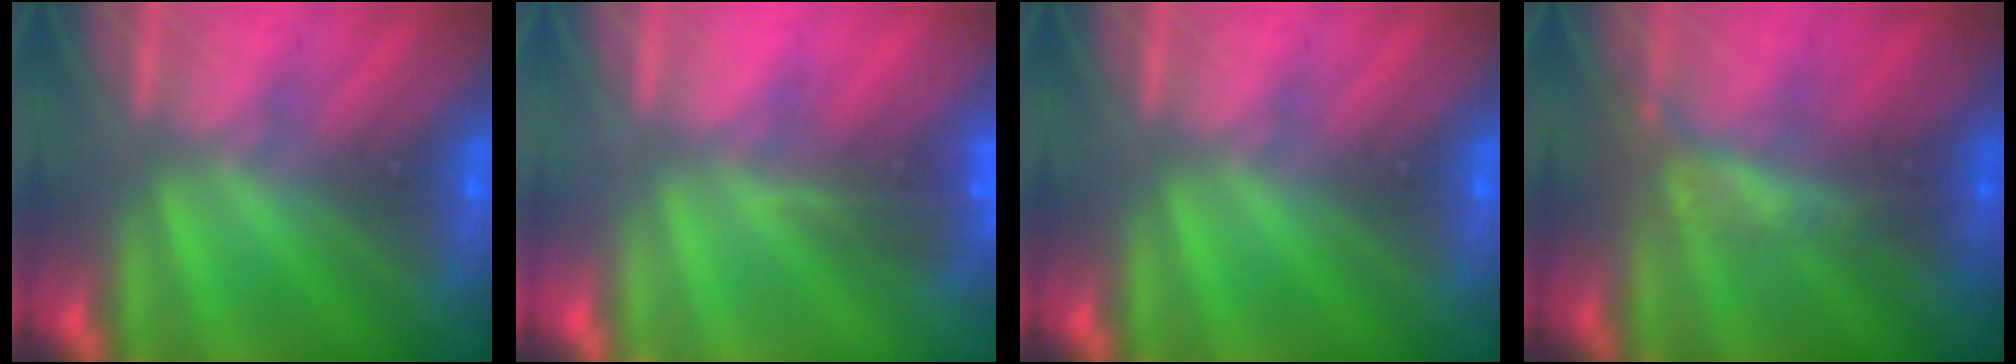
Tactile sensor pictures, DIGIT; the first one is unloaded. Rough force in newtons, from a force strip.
{"total": 4.5}
{"total": 0.0}
{"total": 2.1}